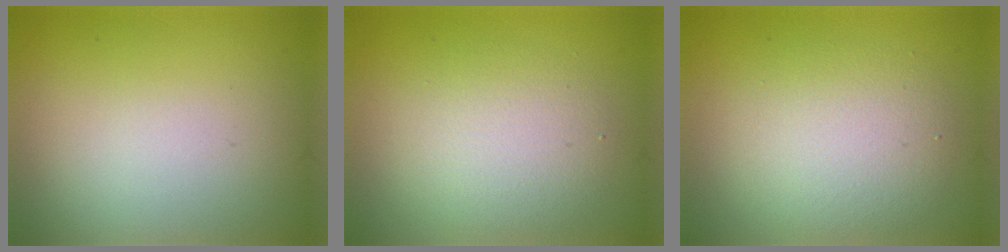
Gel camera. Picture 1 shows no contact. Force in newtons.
{"total": 3.9, "press": 3.9, "slide": 0.0}
{"total": 4.4, "press": 4.4, "slide": 0.0}